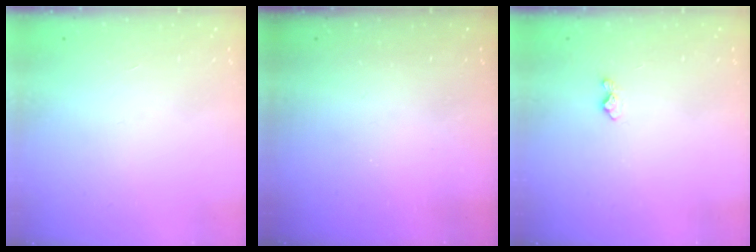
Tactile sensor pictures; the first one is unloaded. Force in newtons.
{"total": 0.0}
{"total": 3.5, "press": 3.5, "slide": 0.4}